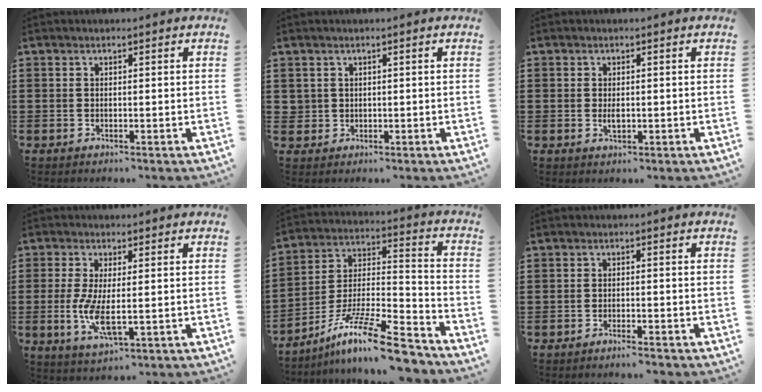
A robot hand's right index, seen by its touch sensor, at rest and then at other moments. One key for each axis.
{"total": 1.2, "fx": 0.4, "fy": 1.1, "fz": 0.0, "tx": -0.004, "ty": 0.007, "tz": 0.006}
{"total": 1.4, "fx": 0.0, "fy": 0.8, "fz": 1.2, "tx": -0.022, "ty": 0.002, "tz": 0.000}
{"total": 6.6, "fx": -0.7, "fy": 2.0, "fz": 6.2, "tx": -0.137, "ty": -0.013, "tz": -0.015}
{"total": 13.8, "fx": -10.8, "fy": 1.8, "fz": 8.4, "tx": -0.138, "ty": 0.028, "tz": -0.202}
{"total": 1.4, "fx": -1.4, "fy": 0.0, "fz": 0.5, "tx": -0.010, "ty": 0.001, "tz": -0.025}